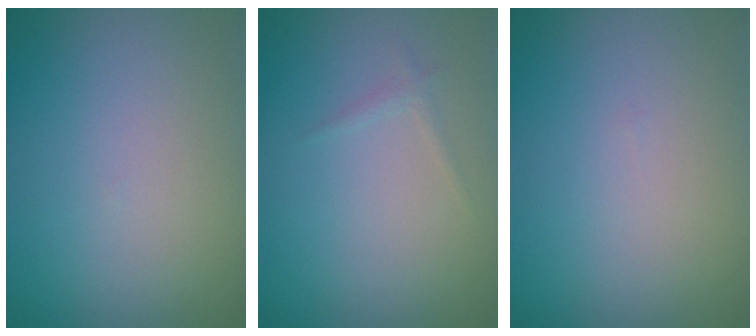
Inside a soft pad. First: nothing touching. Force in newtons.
{"total": 0.6, "press": 0.6, "slide": 0.1}
{"total": 0.0}